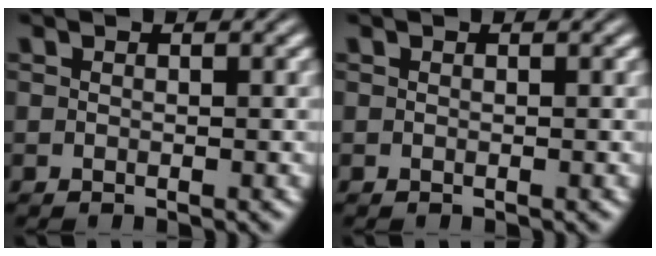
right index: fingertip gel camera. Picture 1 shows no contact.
{"total": 0.0}